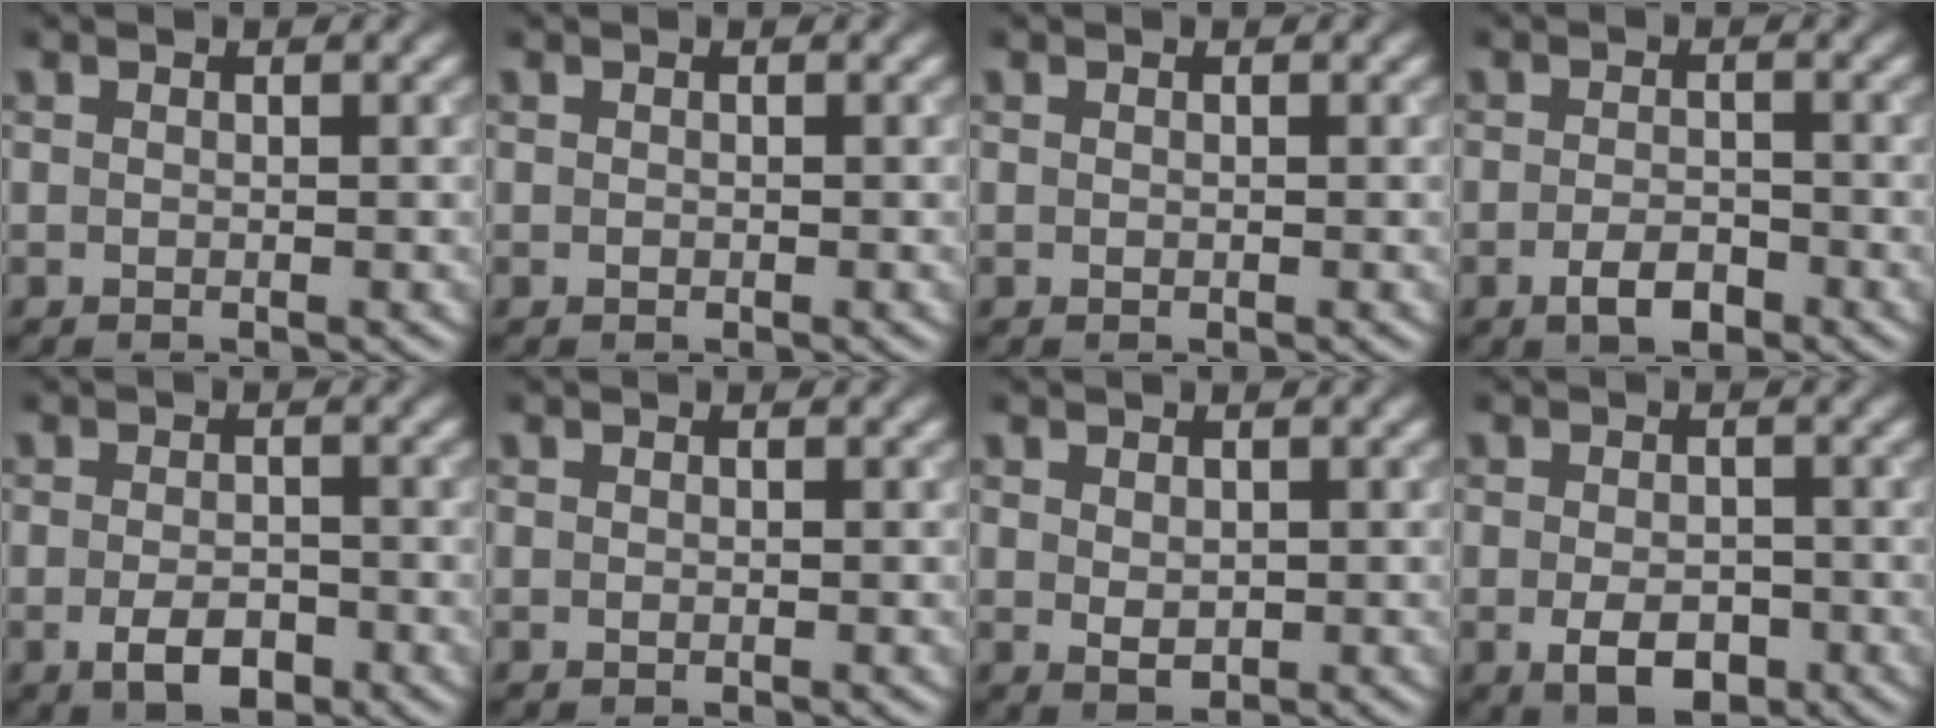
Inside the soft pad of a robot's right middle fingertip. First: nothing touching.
{"total": 0.0}
{"total": 0.0}
{"total": 2.4, "force": [-1.3, 1.1, 1.7], "torque": [-0.030, -0.001, -0.025]}
{"total": 3.0, "force": [-1.3, 1.5, 2.2], "torque": [-0.040, -0.004, -0.022]}
{"total": 0.0}
{"total": 1.4, "force": [0.3, 1.0, 0.9], "torque": [-0.015, -0.004, 0.012]}
{"total": 3.7, "force": [-1.3, 2.1, 2.7], "torque": [-0.045, -0.004, -0.022]}